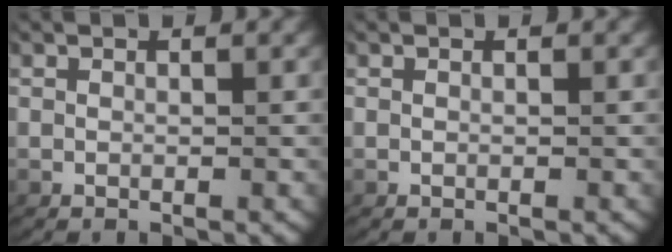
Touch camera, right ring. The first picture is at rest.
{"total": 0.0}